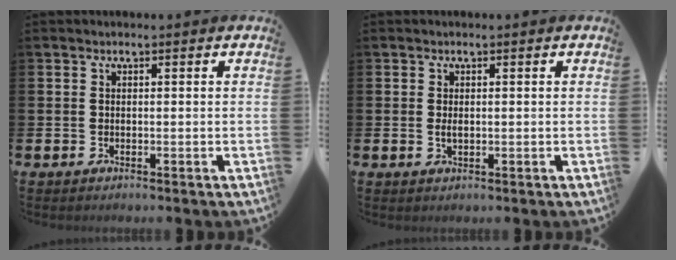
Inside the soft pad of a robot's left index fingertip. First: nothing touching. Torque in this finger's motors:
{"motor_torque": [0.32, 0.00, 0.06, 0.04]}